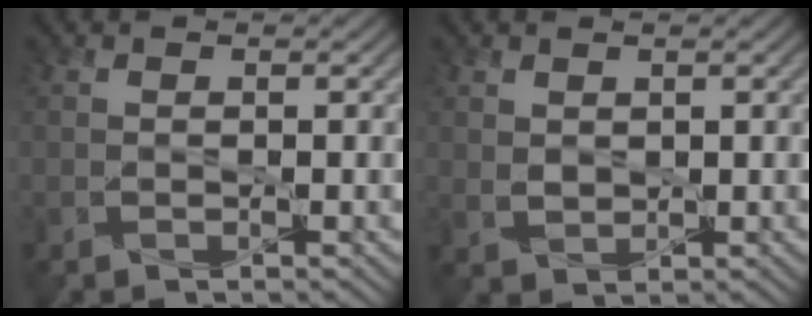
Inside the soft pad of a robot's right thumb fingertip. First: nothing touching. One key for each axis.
{"total": 1.8, "fx": 1.1, "fy": 1.2, "fz": 0.8, "tx": -0.020, "ty": -0.003, "tz": 0.025}